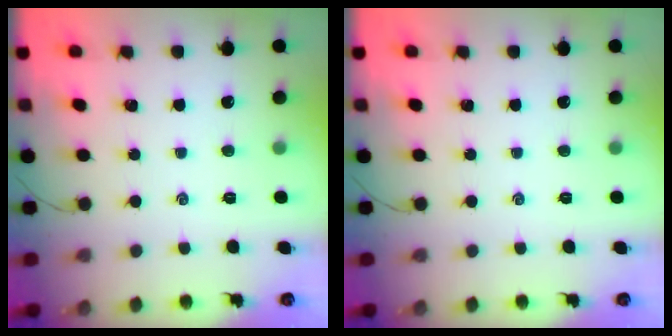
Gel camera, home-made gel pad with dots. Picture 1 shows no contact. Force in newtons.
{"total": 0.0}